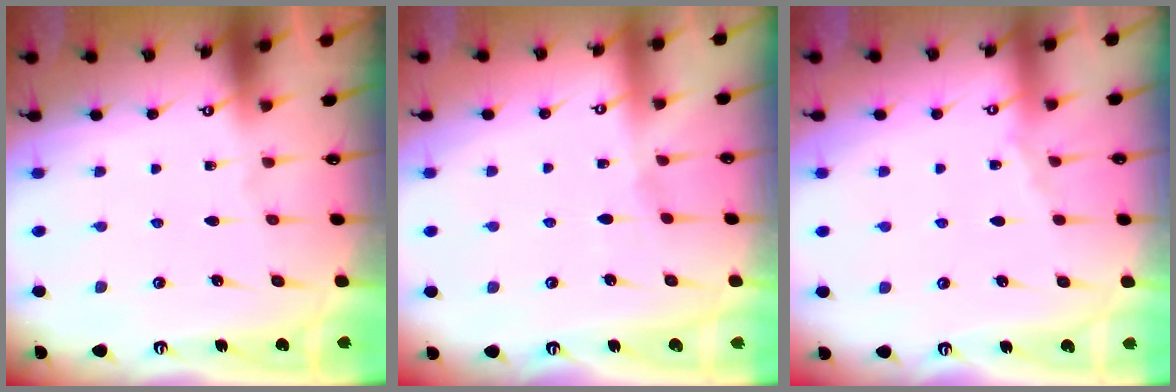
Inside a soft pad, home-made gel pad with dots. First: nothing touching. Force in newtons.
{"total": 1.7, "press": 1.7, "slide": 0.4}
{"total": 2.8, "press": 2.8, "slide": 0.5}